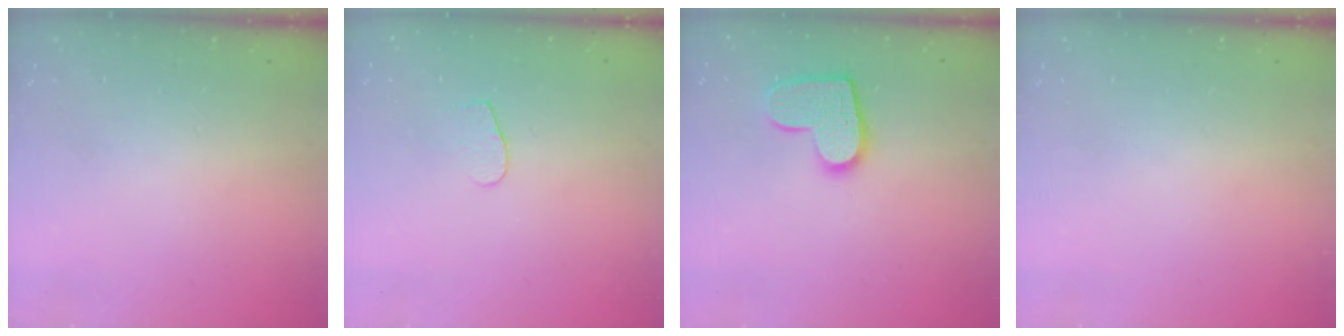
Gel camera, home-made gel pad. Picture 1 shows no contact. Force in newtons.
{"total": 4.6, "press": 4.6, "slide": 0.4}
{"total": 12.7, "press": 12.6, "slide": 0.8}
{"total": 0.0}